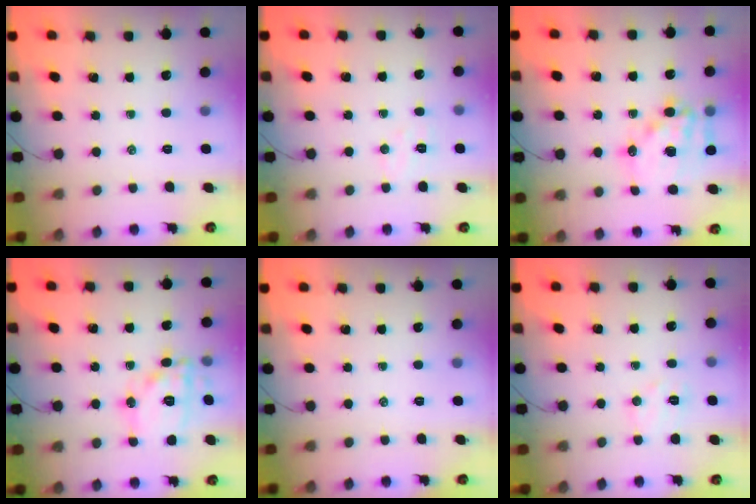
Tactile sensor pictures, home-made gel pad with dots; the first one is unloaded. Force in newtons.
{"total": 4.9, "press": 4.8, "slide": 1.0}
{"total": 15.7, "press": 15.3, "slide": 3.6}
{"total": 14.4, "press": 14.4, "slide": 0.5}
{"total": 0.0}
{"total": 6.0, "press": 5.9, "slide": 1.1}